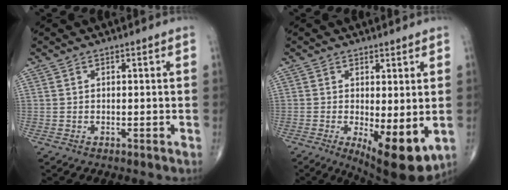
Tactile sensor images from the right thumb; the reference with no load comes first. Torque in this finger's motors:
{"motor_torque": [-0.30, 0.89, 0.52, 0.38, 0.07]}